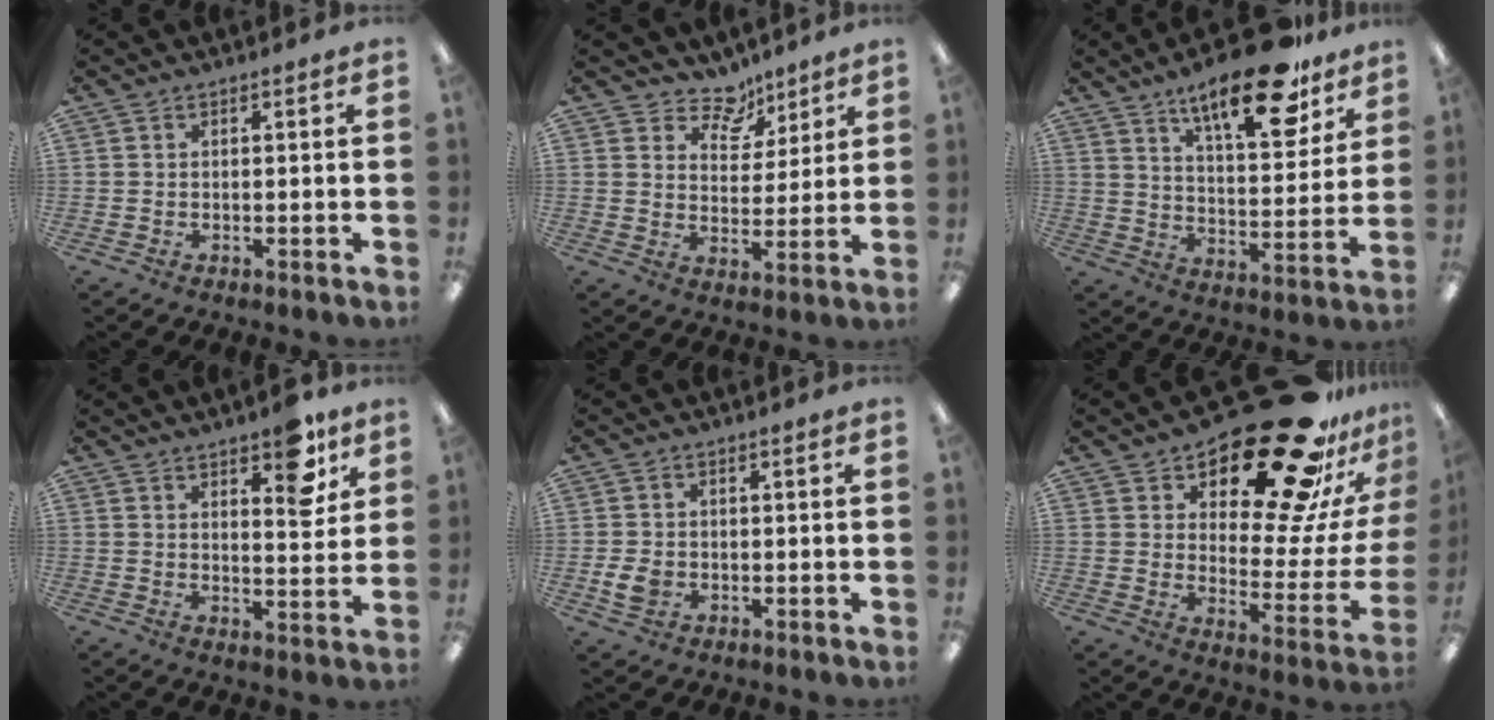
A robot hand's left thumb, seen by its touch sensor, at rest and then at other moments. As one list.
[{"total": 8.4, "force": [6.6, 4.9, 1.8], "torque": [-0.028, -0.048, 0.121]}, {"total": 20.5, "force": [14.1, 6.8, 13.2], "torque": [-0.198, -0.084, 0.228]}, {"total": 9.2, "force": [6.1, 3.5, 5.9], "torque": [-0.060, -0.035, 0.095]}, {"total": 4.2, "force": [-1.0, 3.3, 2.4], "torque": [-0.037, 0.003, -0.016]}, {"total": 27.7, "force": [19.3, 10.9, 16.5], "torque": [-0.210, -0.138, 0.324]}]